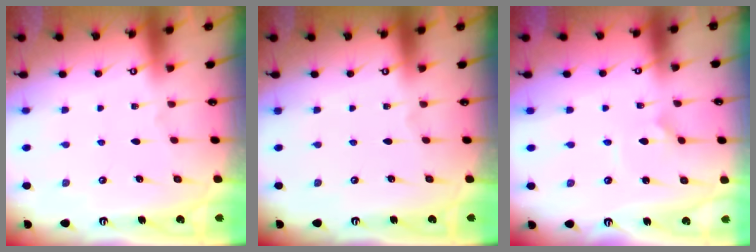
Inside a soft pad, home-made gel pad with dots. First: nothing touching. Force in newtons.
{"total": 0.0}
{"total": 2.1, "press": 2.1, "slide": 0.5}